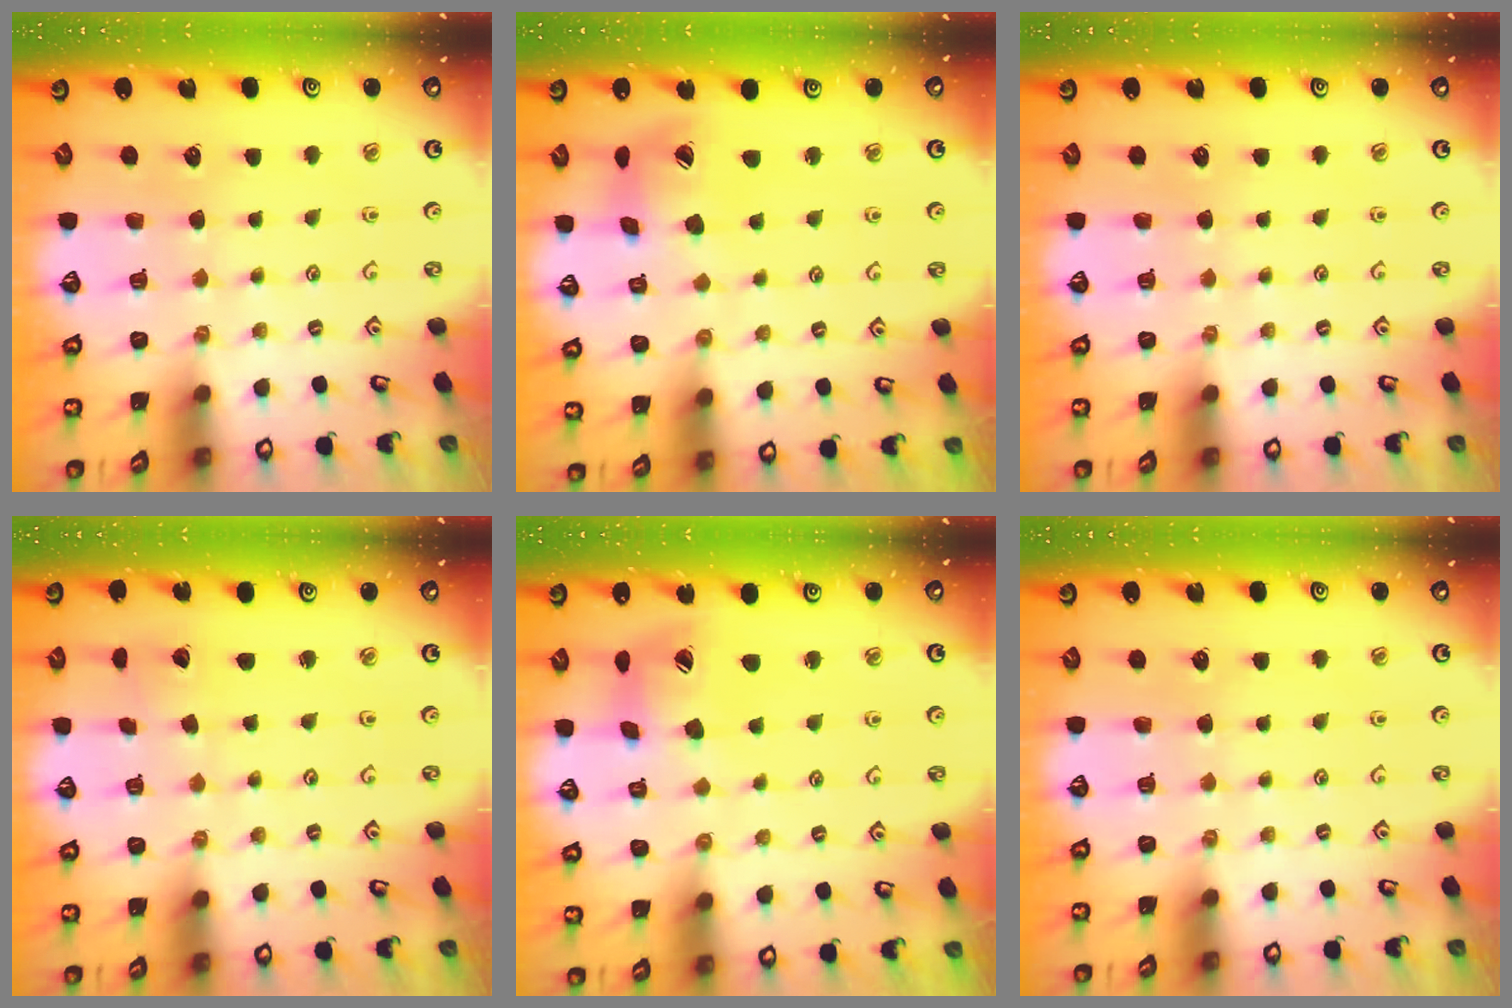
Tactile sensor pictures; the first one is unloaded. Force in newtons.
{"total": 10.6, "press": 10.5, "slide": 1.3}
{"total": 0.0}
{"total": 1.5, "press": 1.5, "slide": 0.0}
{"total": 11.8, "press": 11.7, "slide": 1.3}
{"total": 0.0}